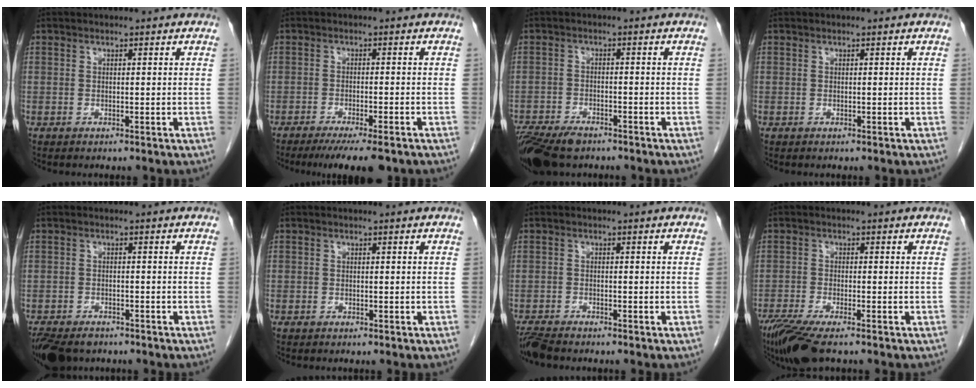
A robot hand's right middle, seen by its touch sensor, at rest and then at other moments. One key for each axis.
{"total": 8.5, "fx": -6.7, "fy": 0.9, "fz": 5.2, "tx": -0.067, "ty": -0.017, "tz": -0.097}
{"total": 10.2, "fx": -7.7, "fy": 4.2, "fz": 5.2, "tx": -0.102, "ty": -0.015, "tz": -0.129}
{"total": 0.0}
{"total": 9.6, "fx": -7.0, "fy": 5.1, "fz": 4.2, "tx": -0.093, "ty": -0.015, "tz": -0.102}
{"total": 0.0}
{"total": 4.4, "fx": -3.9, "fy": 0.8, "fz": 1.8, "tx": -0.033, "ty": -0.014, "tz": -0.070}
{"total": 7.9, "fx": -5.9, "fy": 1.1, "fz": 5.2, "tx": -0.094, "ty": -0.021, "tz": -0.104}